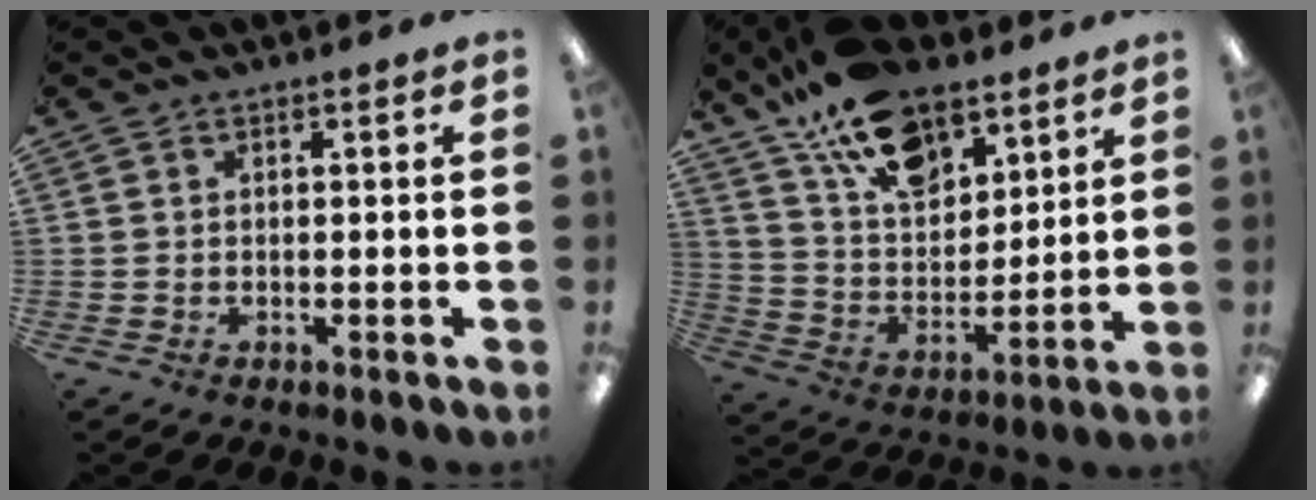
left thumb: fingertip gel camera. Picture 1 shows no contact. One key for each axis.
{"total": 18.4, "fx": 12.5, "fy": 9.6, "fz": 9.5, "tx": -0.171, "ty": -0.061, "tz": 0.228}